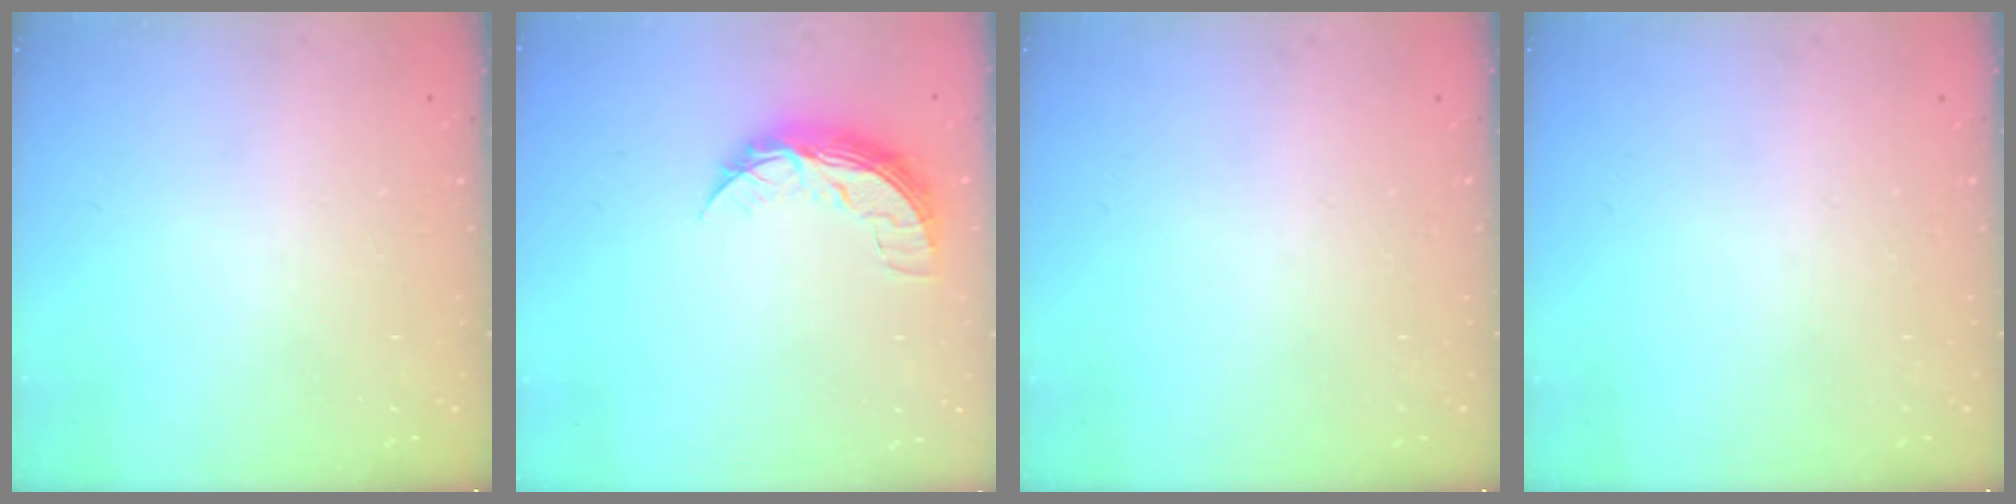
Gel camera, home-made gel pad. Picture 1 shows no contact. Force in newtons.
{"total": 8.8, "press": 8.8, "slide": 0.2}
{"total": 0.0}
{"total": 0.0}